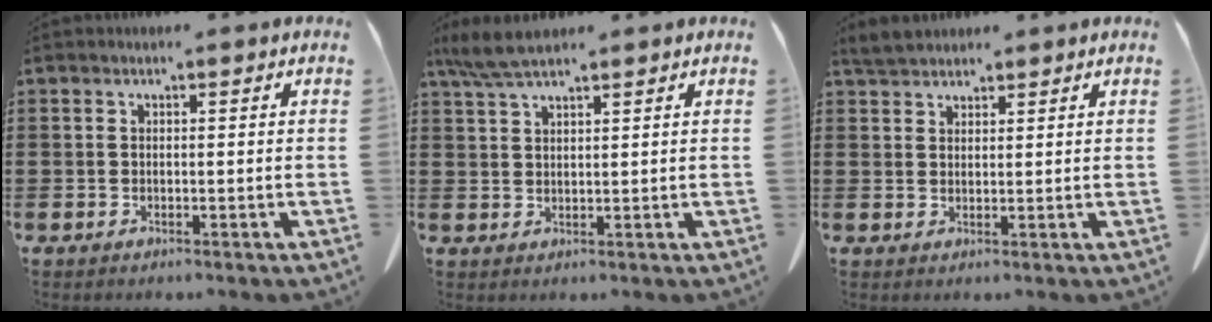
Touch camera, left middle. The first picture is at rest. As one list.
[{"total": 4.9, "force": [3.8, 0.6, 3.0], "torque": [-0.068, -0.004, 0.071]}, {"total": 2.9, "force": [2.8, 0.7, 0.7], "torque": [-0.021, 0.001, 0.055]}]